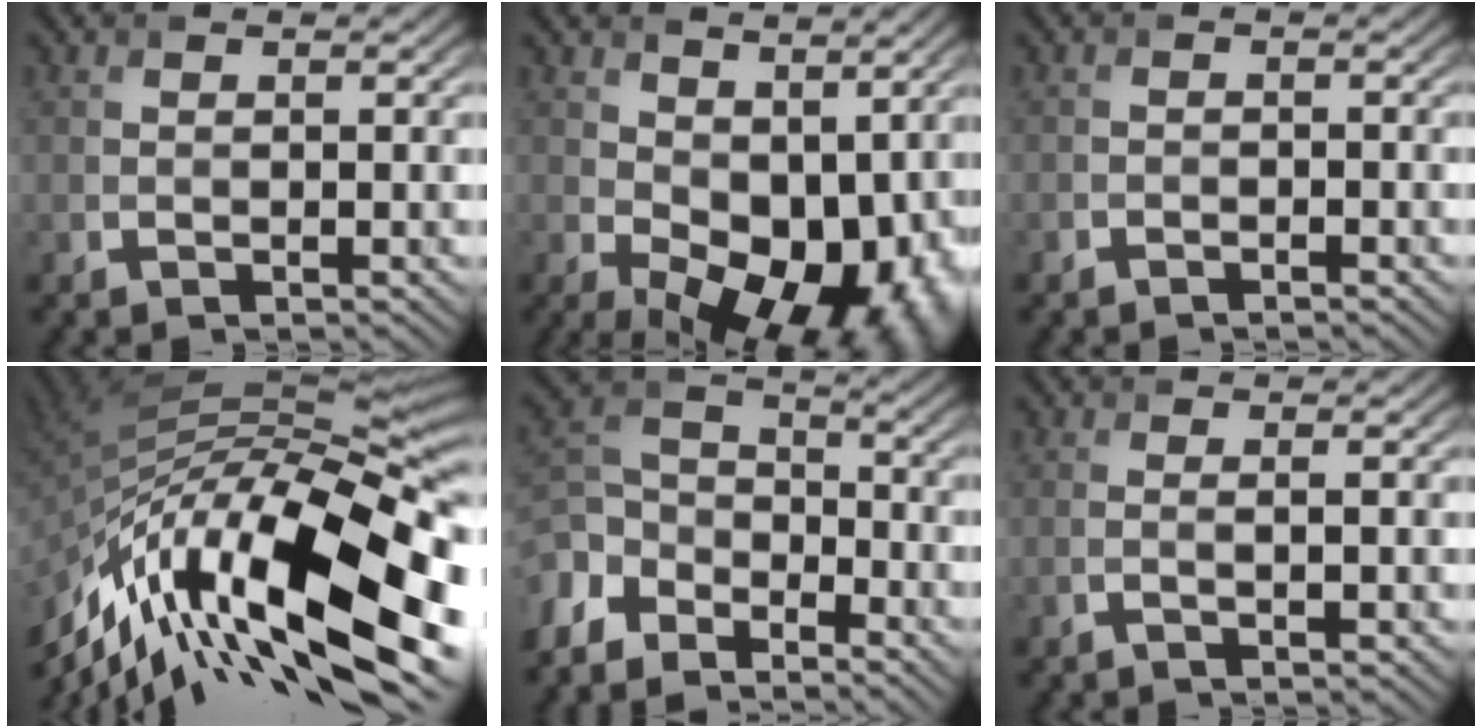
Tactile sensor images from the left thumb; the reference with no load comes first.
{"total": 13.5, "force": [0.8, 8.6, 10.3], "torque": [-0.142, -0.027, 0.045]}
{"total": 1.0, "force": [-1.0, 0.1, -0.1], "torque": [0.002, -0.001, -0.017]}
{"total": 19.6, "force": [-9.0, 7.1, 15.9], "torque": [-0.306, -0.008, -0.159]}
{"total": 7.7, "force": [-6.2, 3.5, 3.0], "torque": [-0.090, -0.008, -0.142]}
{"total": 1.3, "force": [-0.3, 0.2, 1.3], "torque": [-0.023, 0.002, -0.012]}